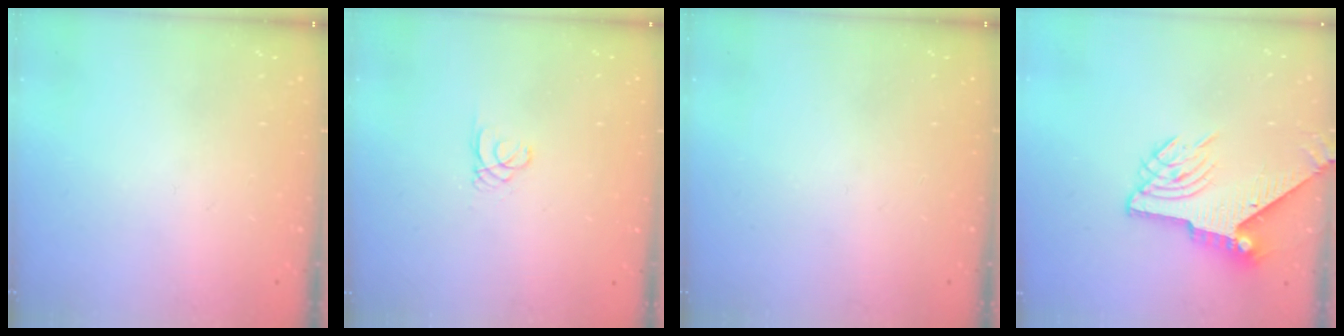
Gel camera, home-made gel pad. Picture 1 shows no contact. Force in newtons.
{"total": 0.6, "press": 0.6, "slide": 0.1}
{"total": 0.0}
{"total": 9.2, "press": 9.2, "slide": 0.7}